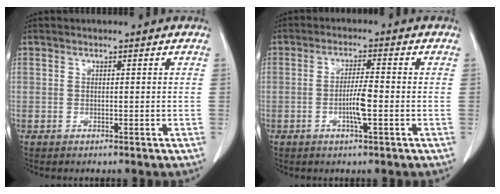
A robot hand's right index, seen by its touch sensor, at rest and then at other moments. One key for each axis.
{"total": 4.4, "fx": -1.2, "fy": 0.2, "fz": 4.2, "tx": -0.081, "ty": -0.003, "tz": -0.022}